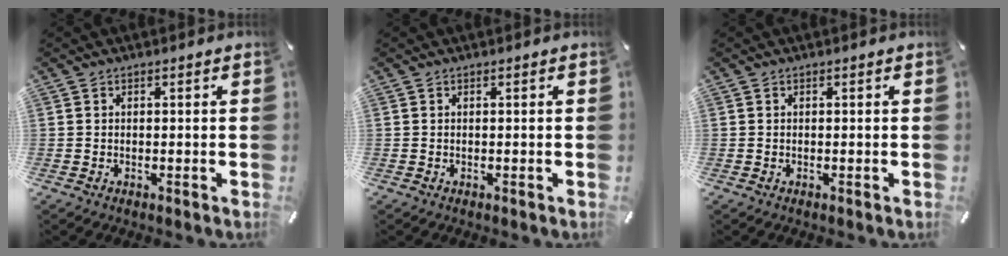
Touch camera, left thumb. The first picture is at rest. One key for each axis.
{"total": 0.0}
{"total": 0.0}